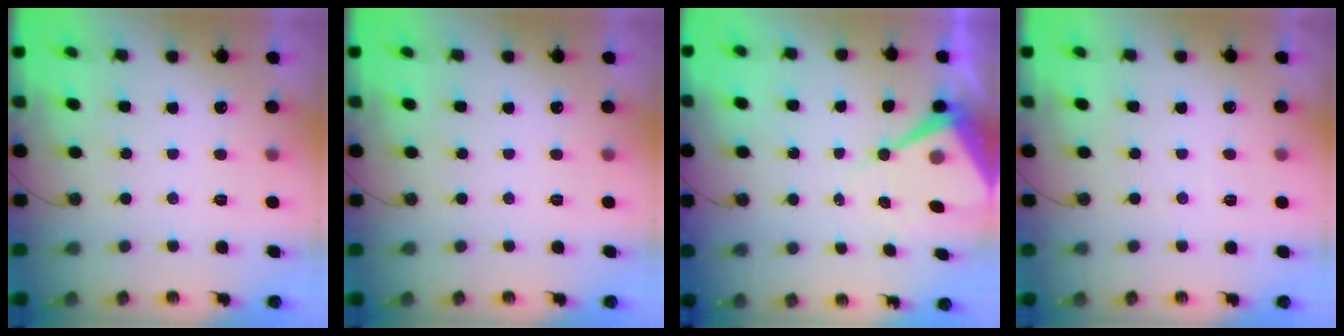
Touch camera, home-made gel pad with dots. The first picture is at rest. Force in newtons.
{"total": 0.0}
{"total": 10.3, "press": 10.2, "slide": 1.1}
{"total": 2.0, "press": 2.0, "slide": 0.3}